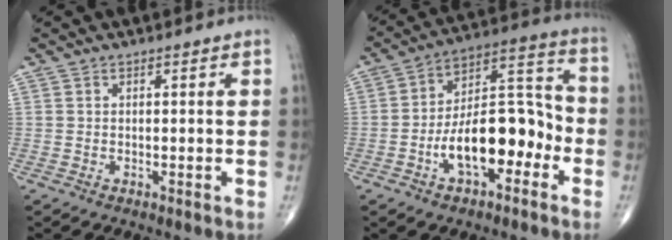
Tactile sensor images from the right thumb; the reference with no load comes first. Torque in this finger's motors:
{"motor_torque": [1.83, 1.97, 1.61, -0.80, 0.15]}